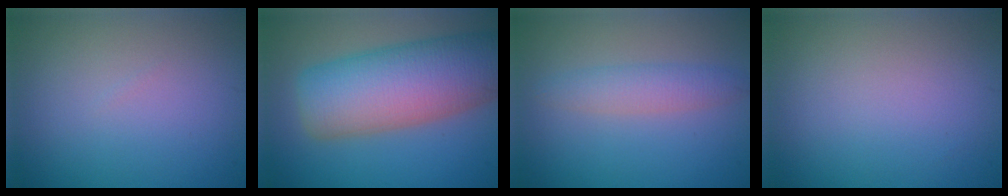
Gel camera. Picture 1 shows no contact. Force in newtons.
{"total": 11.1, "press": 11.1, "slide": 0.7}
{"total": 2.5, "press": 2.5, "slide": 0.0}
{"total": 0.0}